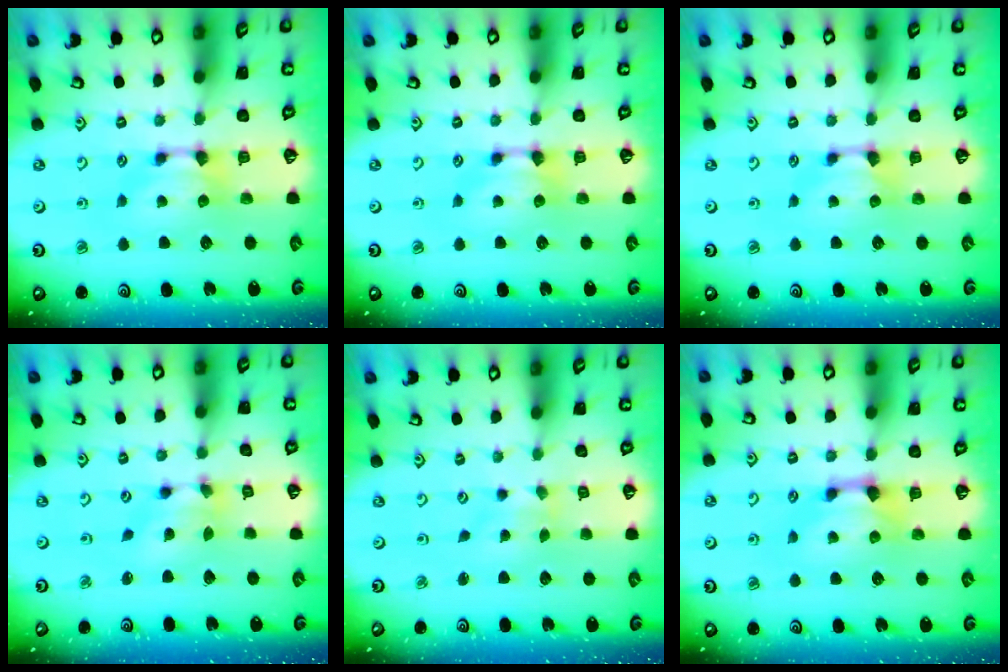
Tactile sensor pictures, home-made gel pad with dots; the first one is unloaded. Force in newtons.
{"total": 0.0}
{"total": 0.5, "press": 0.2, "slide": 0.5}
{"total": 4.3, "press": 3.9, "slide": 1.9}
{"total": 2.6, "press": 2.4, "slide": 0.8}
{"total": 1.5, "press": 1.2, "slide": 0.9}